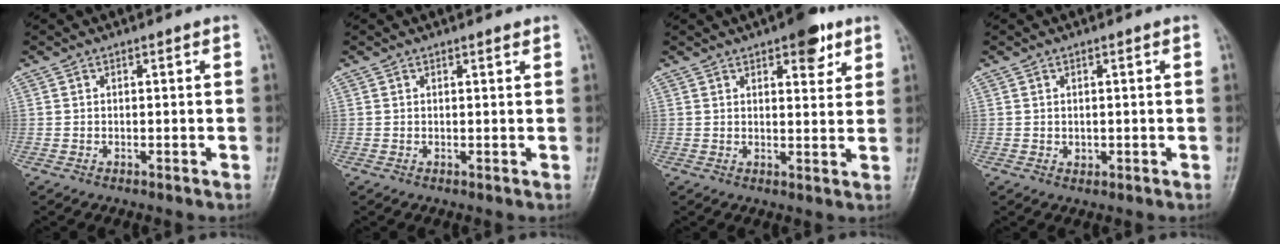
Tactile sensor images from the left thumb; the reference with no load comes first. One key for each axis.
{"total": 0.8, "fx": 0.7, "fy": 0.1, "fz": 0.4, "tx": -0.006, "ty": -0.004, "tz": 0.010}
{"total": 6.8, "fx": 3.9, "fy": 2.8, "fz": 4.7, "tx": -0.039, "ty": -0.016, "tz": 0.047}
{"total": 1.1, "fx": 0.1, "fy": 0.8, "fz": 0.7, "tx": -0.006, "ty": -0.001, "tz": 0.006}